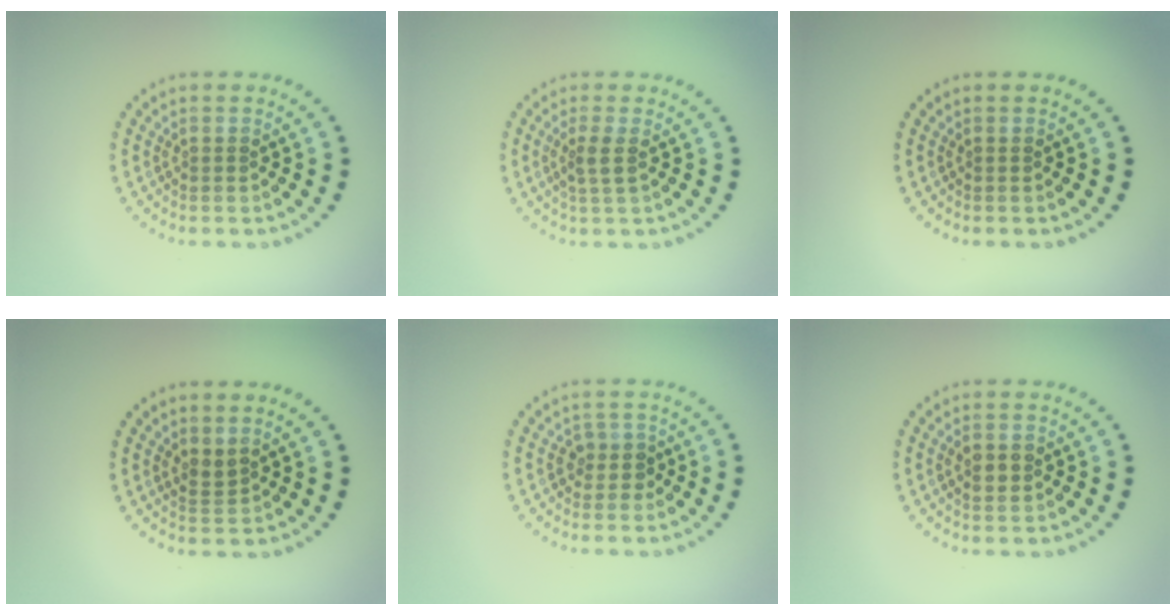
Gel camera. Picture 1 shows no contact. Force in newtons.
{"total": 1.6, "press": 1.3, "slide": 0.9}
{"total": 0.0}
{"total": 1.4, "press": 1.1, "slide": 0.7}
{"total": 1.6, "press": 1.4, "slide": 0.8}
{"total": 1.8, "press": 1.8, "slide": 0.0}